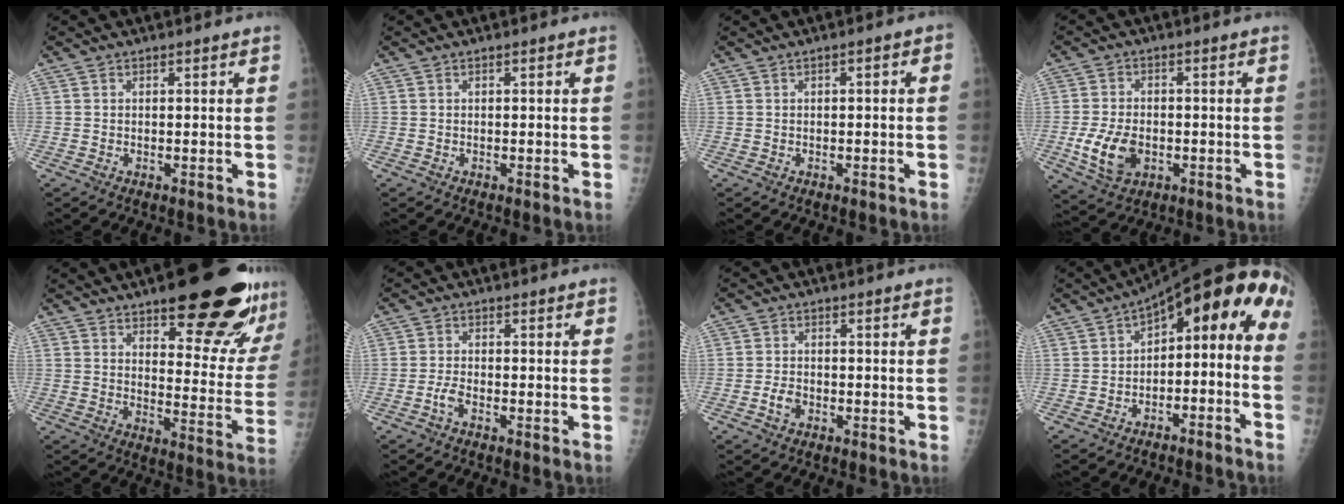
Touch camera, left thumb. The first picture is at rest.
{"total": 0.0}
{"total": 1.3, "force": [-0.1, 0.6, 1.2], "torque": [-0.011, 0.009, -0.006]}
{"total": 8.4, "force": [-1.9, 5.7, 5.9], "torque": [-0.104, 0.001, -0.028]}
{"total": 23.5, "force": [15.3, 7.0, 16.4], "torque": [-0.177, -0.079, 0.205]}
{"total": 2.0, "force": [-1.1, 0.7, 1.5], "torque": [-0.034, 0.005, -0.026]}
{"total": 2.5, "force": [-1.0, 1.7, 1.5], "torque": [-0.025, 0.006, -0.020]}
{"total": 15.2, "force": [-4.0, 8.8, 11.8], "torque": [-0.136, 0.092, -0.058]}